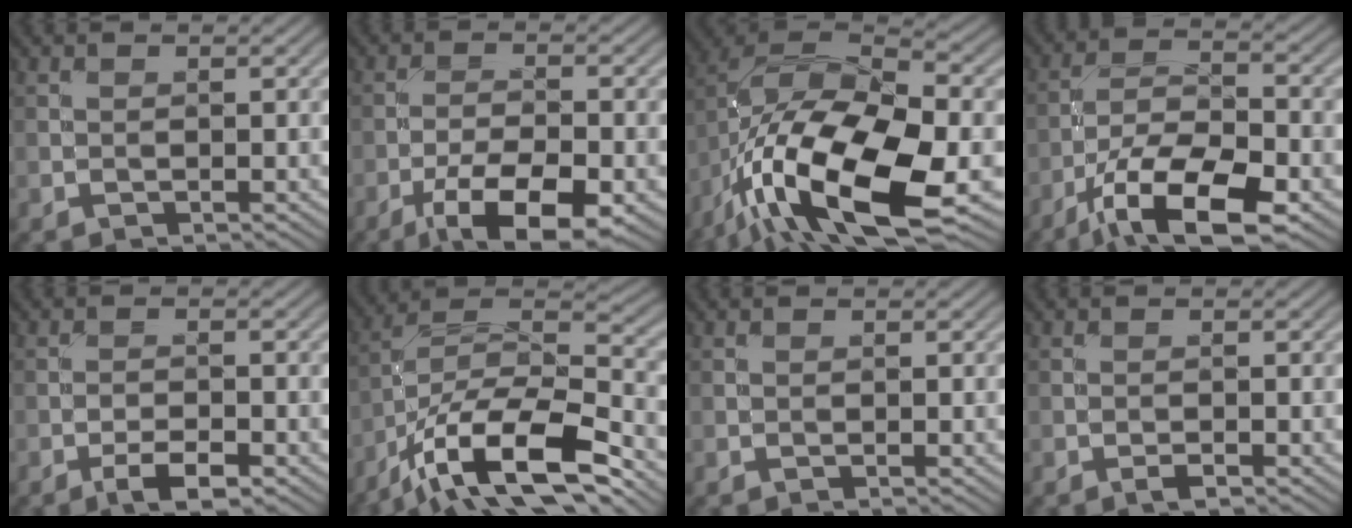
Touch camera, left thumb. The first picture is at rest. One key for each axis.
{"total": 10.0, "fx": -5.6, "fy": 3.5, "fz": 7.5, "tx": -0.133, "ty": -0.007, "tz": -0.099}
{"total": 18.6, "fx": -8.3, "fy": 8.0, "fz": 14.6, "tx": -0.300, "ty": -0.028, "tz": -0.144}
{"total": 13.1, "fx": -7.5, "fy": 4.6, "fz": 9.7, "tx": -0.180, "ty": -0.003, "tz": -0.147}
{"total": 3.7, "fx": -2.2, "fy": 1.1, "fz": 2.8, "tx": -0.048, "ty": 0.002, "tz": -0.041}
{"total": 17.0, "fx": -10.6, "fy": 6.2, "fz": 11.7, "tx": -0.231, "ty": -0.012, "tz": -0.202}
{"total": 0.0}
{"total": 1.1, "fx": -0.7, "fy": 0.3, "fz": 0.8, "tx": -0.013, "ty": 0.002, "tz": -0.014}